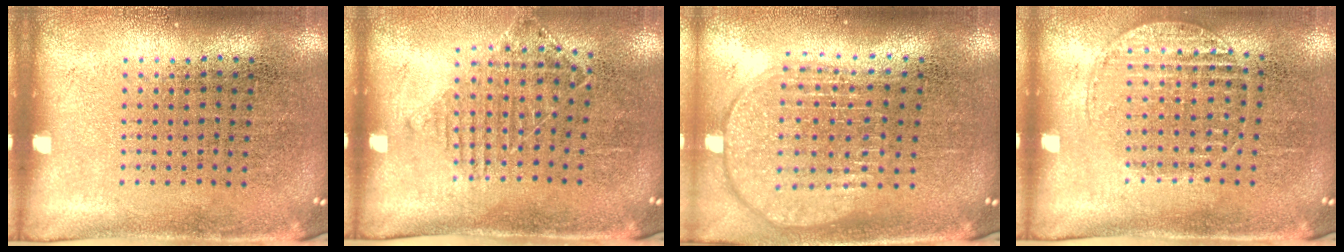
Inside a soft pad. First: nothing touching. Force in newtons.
{"total": 1.1, "press": 1.0, "slide": 0.5}
{"total": 1.9, "press": 1.6, "slide": 1.0}
{"total": 1.1, "press": 1.1, "slide": 0.2}